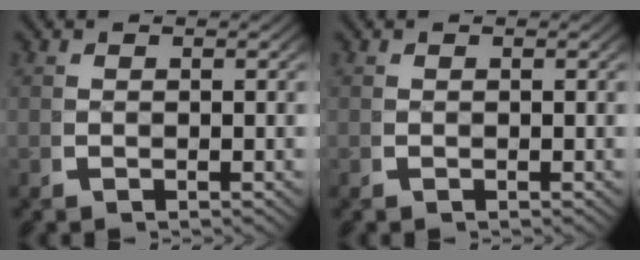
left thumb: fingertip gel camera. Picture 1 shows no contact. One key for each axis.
{"total": 0.0}